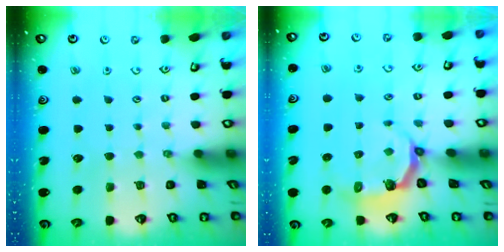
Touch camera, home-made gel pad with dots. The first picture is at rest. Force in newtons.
{"total": 4.3, "press": 2.9, "slide": 3.1}